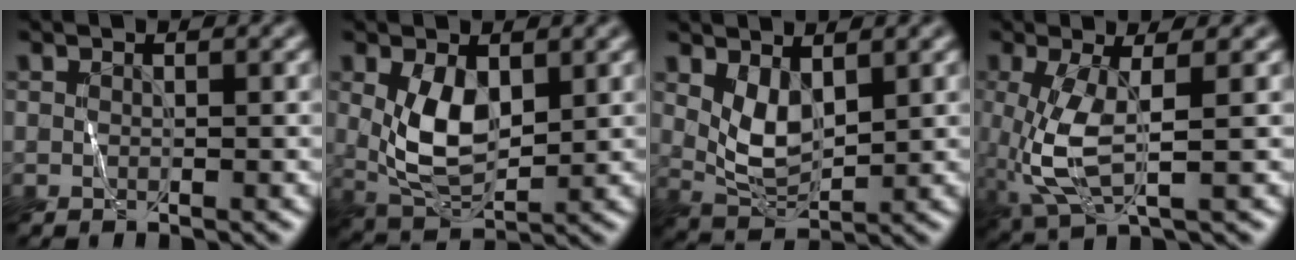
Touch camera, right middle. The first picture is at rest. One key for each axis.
{"total": 4.9, "fx": 1.0, "fy": 2.6, "fz": 4.1, "tx": -0.093, "ty": -0.003, "tz": 0.029}
{"total": 3.4, "fx": 1.5, "fy": 1.7, "fz": 2.5, "tx": -0.063, "ty": -0.008, "tz": 0.037}
{"total": 5.4, "fx": -0.2, "fy": 1.8, "fz": 5.1, "tx": -0.125, "ty": -0.004, "tz": 0.001}